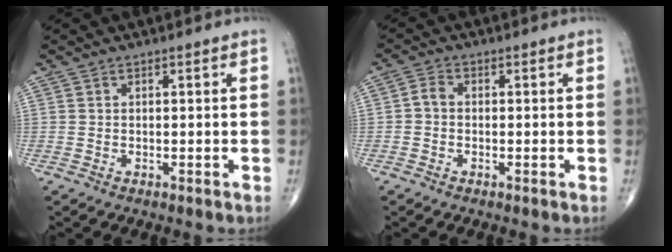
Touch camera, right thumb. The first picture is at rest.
{"total": 2.2, "force": [-0.3, 1.7, 1.4], "torque": [-0.020, 0.007, -0.013]}